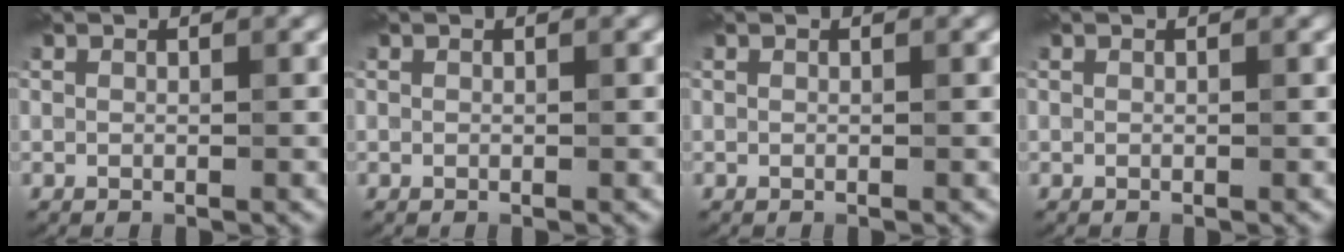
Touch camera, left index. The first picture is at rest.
{"total": 0.0}
{"total": 0.0}
{"total": 0.0}